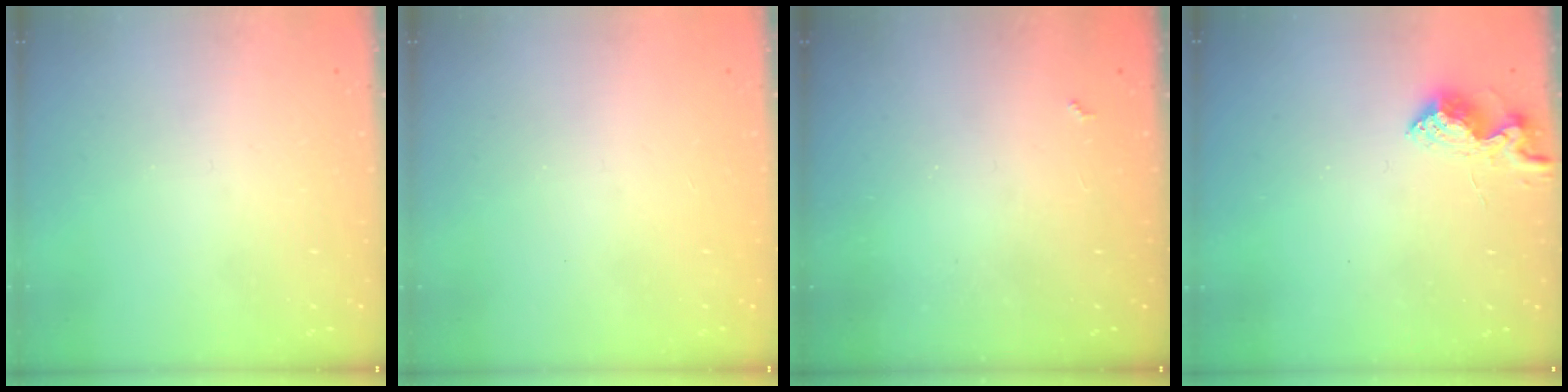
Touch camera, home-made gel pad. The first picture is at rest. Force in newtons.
{"total": 0.7, "press": 0.7, "slide": 0.2}
{"total": 2.3, "press": 2.3, "slide": 0.4}
{"total": 9.0, "press": 9.0, "slide": 0.6}